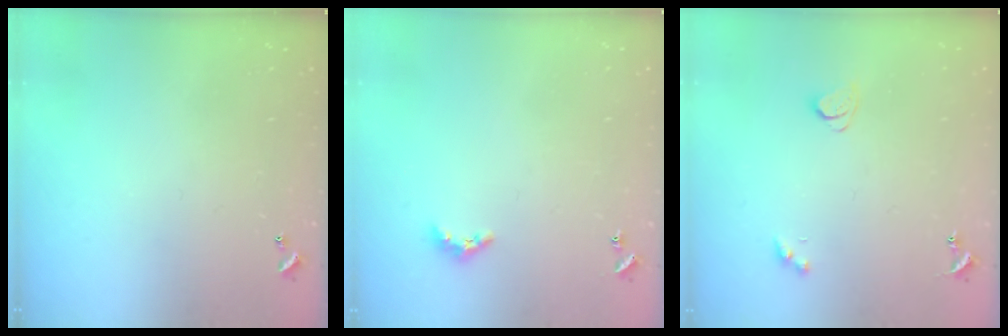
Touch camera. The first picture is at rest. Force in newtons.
{"total": 3.3, "press": 3.3, "slide": 0.6}
{"total": 2.1, "press": 2.1, "slide": 0.4}